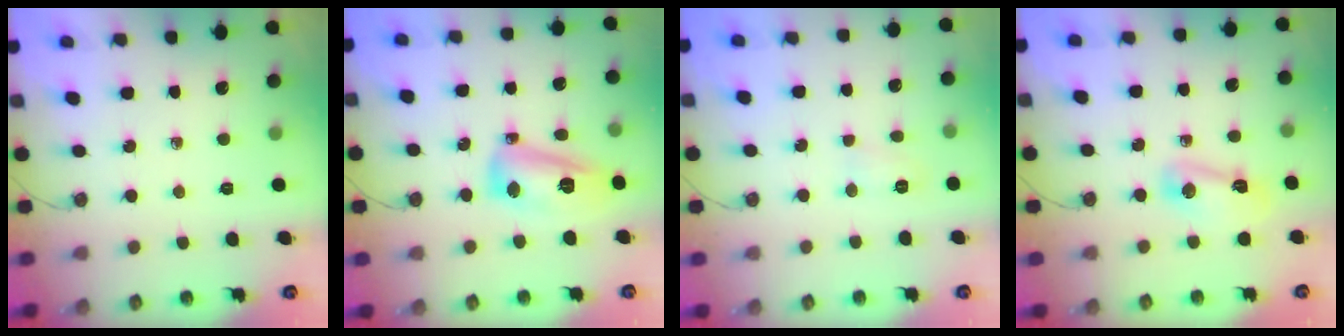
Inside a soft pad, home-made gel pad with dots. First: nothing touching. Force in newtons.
{"total": 13.6, "press": 13.6, "slide": 1.4}
{"total": 4.6, "press": 4.4, "slide": 1.3}
{"total": 5.4, "press": 5.4, "slide": 0.4}